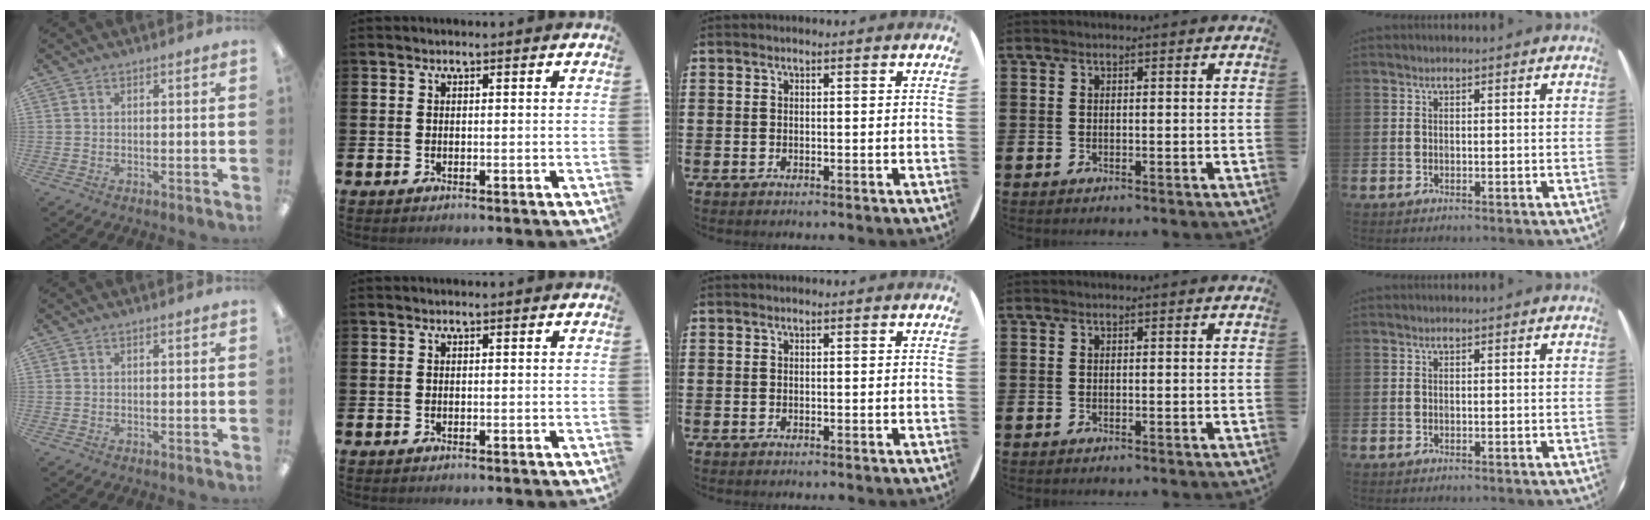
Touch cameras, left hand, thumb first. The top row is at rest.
{}